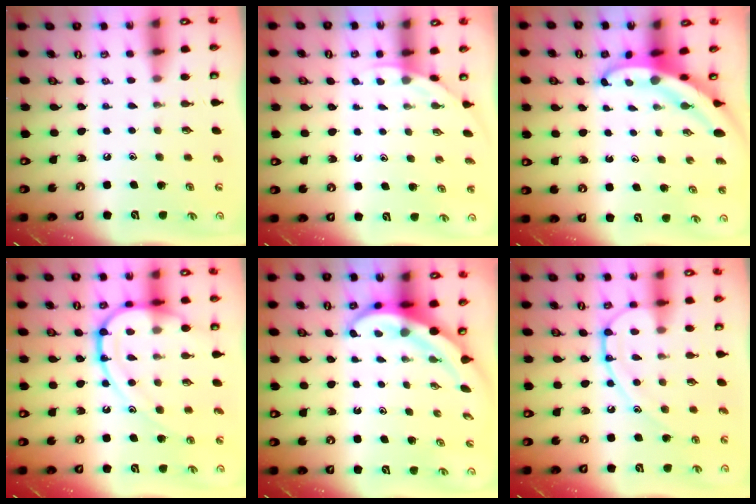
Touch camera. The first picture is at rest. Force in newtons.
{"total": 1.9, "press": 1.9, "slide": 0.1}
{"total": 4.9, "press": 4.9, "slide": 0.4}
{"total": 14.1, "press": 14.0, "slide": 1.6}
{"total": 4.1, "press": 4.1, "slide": 0.7}
{"total": 11.6, "press": 11.6, "slide": 0.6}